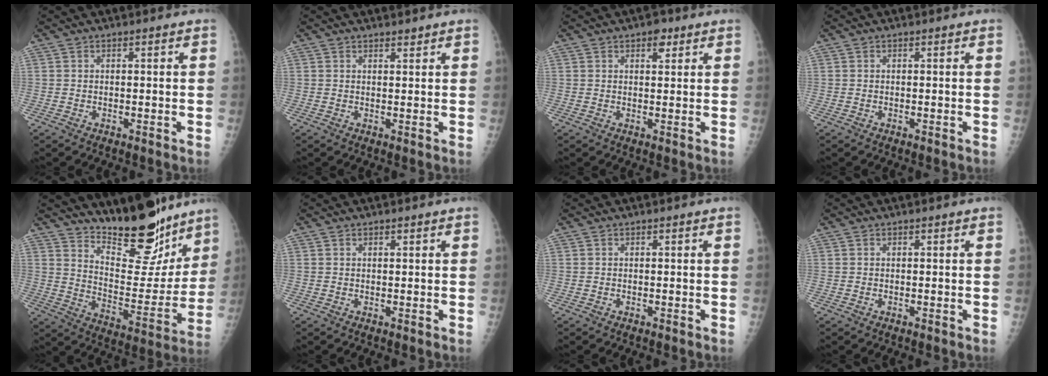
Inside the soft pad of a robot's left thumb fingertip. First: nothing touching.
{"total": 1.0, "force": [1.0, 0.2, 0.3], "torque": [-0.001, -0.008, 0.015]}
{"total": 2.6, "force": [1.6, 1.4, 1.6], "torque": [-0.010, -0.006, 0.021]}
{"total": 0.0}
{"total": 19.6, "force": [15.8, 6.5, 9.6], "torque": [-0.090, -0.120, 0.248]}
{"total": 0.6, "force": [0.4, 0.2, 0.4], "torque": [-0.006, -0.002, 0.007]}
{"total": 0.0}
{"total": 0.0}